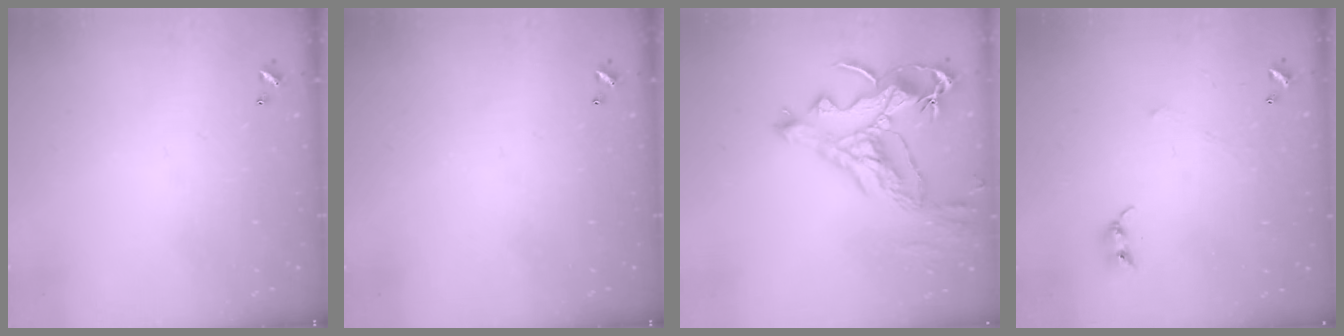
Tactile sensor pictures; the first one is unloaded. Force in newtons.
{"total": 0.0}
{"total": 5.8, "press": 5.5, "slide": 1.6}
{"total": 2.4, "press": 2.3, "slide": 0.4}